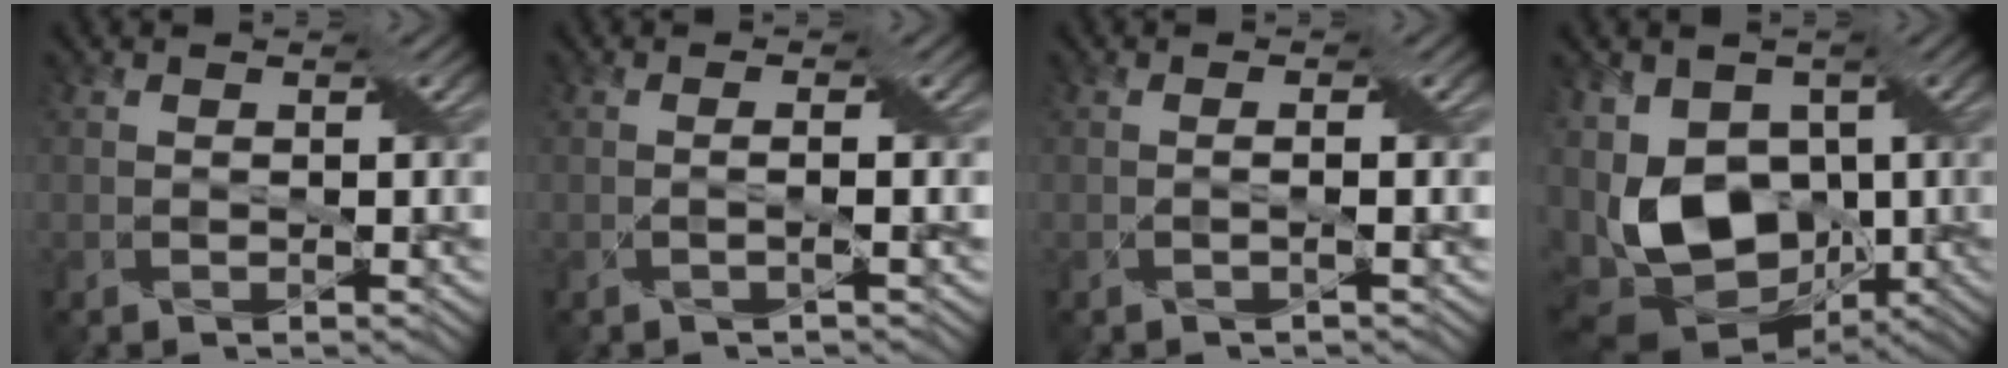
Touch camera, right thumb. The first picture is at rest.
{"total": 1.5, "force": [-0.1, 0.1, 1.5], "torque": [-0.027, 0.007, -0.008]}
{"total": 1.2, "force": [-0.1, 0.0, 1.2], "torque": [-0.021, 0.006, -0.004]}
{"total": 12.3, "force": [-1.9, 8.0, 9.1], "torque": [-0.194, 0.000, -0.044]}